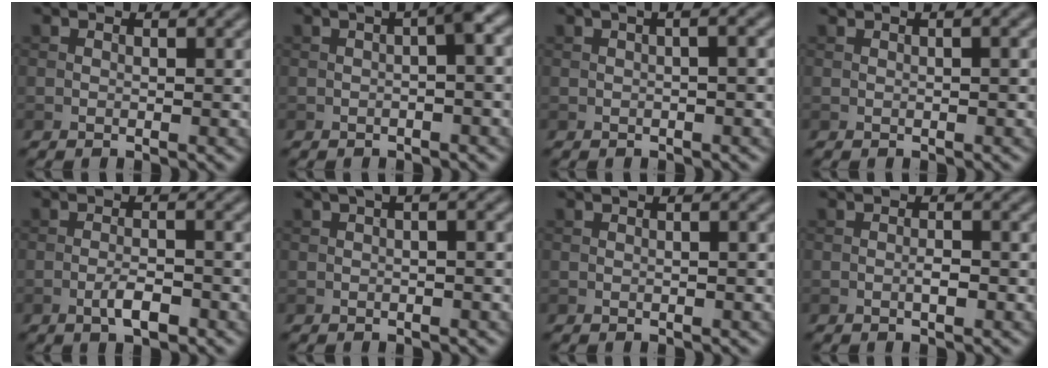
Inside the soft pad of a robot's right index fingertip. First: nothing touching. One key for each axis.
{"total": 3.6, "fx": 0.2, "fy": 0.7, "fz": 3.6, "tx": -0.050, "ty": 0.015, "tz": -0.001}
{"total": 5.4, "fx": 1.6, "fy": 2.4, "fz": 4.5, "tx": -0.027, "ty": 0.032, "tz": -0.010}
{"total": 2.6, "fx": 1.1, "fy": 0.9, "fz": 2.1, "tx": -0.020, "ty": 0.001, "tz": 0.003}
{"total": 2.7, "fx": -1.4, "fy": 0.7, "fz": 2.2, "tx": -0.043, "ty": 0.003, "tz": -0.028}
{"total": 3.4, "fx": 1.1, "fy": 1.3, "fz": 3.0, "tx": -0.024, "ty": 0.010, "tz": -0.005}
{"total": 1.3, "fx": 0.4, "fy": 0.4, "fz": 1.2, "tx": -0.015, "ty": -0.005, "tz": -0.002}
{"total": 1.2, "fx": -0.4, "fy": 0.3, "fz": 1.1, "tx": -0.019, "ty": 0.001, "tz": -0.007}